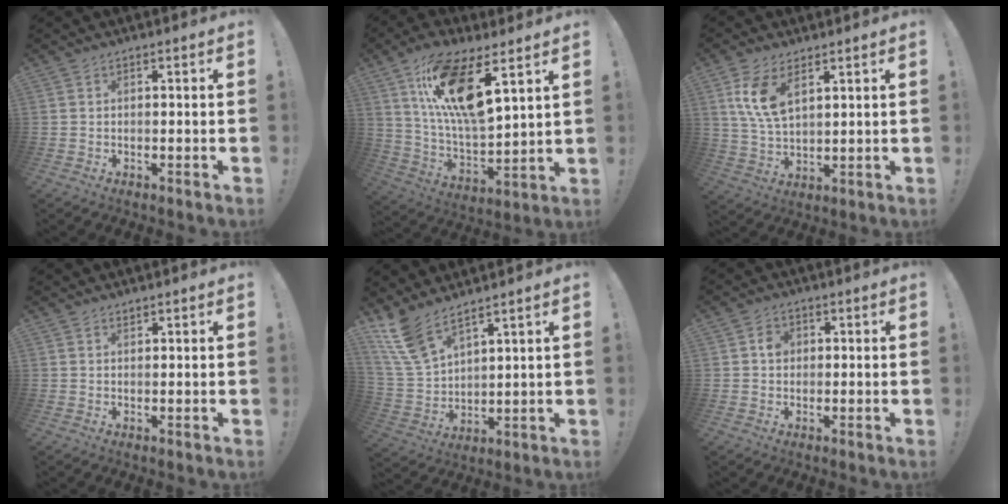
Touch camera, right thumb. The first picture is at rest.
{"total": 17.3, "force": [9.4, 5.7, 13.4], "torque": [-0.255, -0.044, 0.158]}
{"total": 9.4, "force": [4.8, 4.7, 6.6], "torque": [-0.141, -0.013, 0.089]}
{"total": 0.9, "force": [0.8, 0.3, 0.1], "torque": [-0.001, -0.003, 0.017]}
{"total": 11.3, "force": [8.8, 4.1, 5.9], "torque": [-0.130, -0.047, 0.171]}
{"total": 3.2, "force": [0.2, 2.7, 1.7], "torque": [-0.014, 0.001, -0.001]}